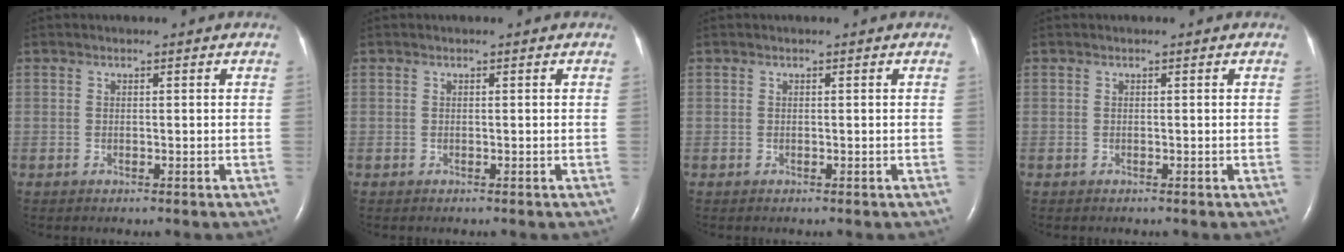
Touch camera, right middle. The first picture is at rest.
{"total": 0.0}
{"total": 0.0}
{"total": 0.0}